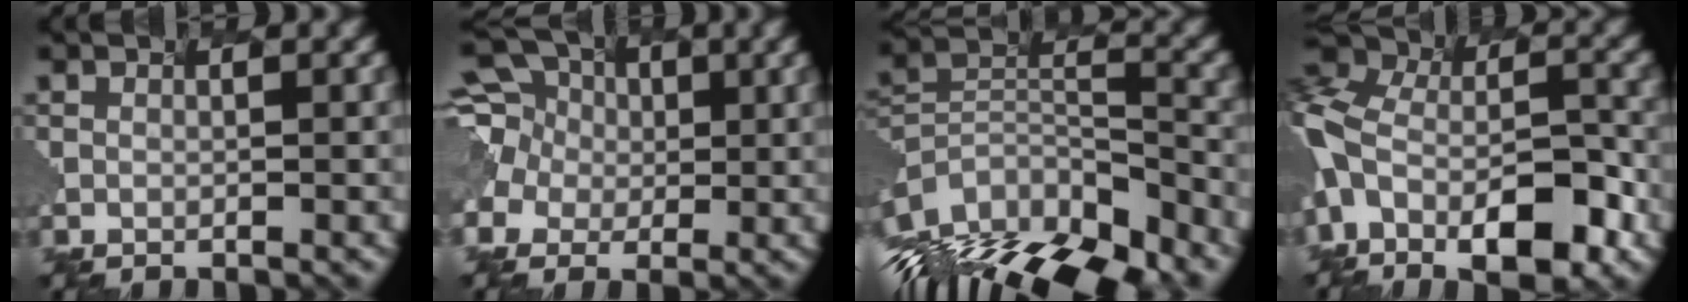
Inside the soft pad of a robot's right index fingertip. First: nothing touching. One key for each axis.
{"total": 6.5, "fx": 0.6, "fy": 6.1, "fz": 2.3, "tx": -0.099, "ty": 0.021, "tz": -0.013}
{"total": 15.0, "fx": -11.8, "fy": 6.4, "fz": 6.7, "tx": -0.177, "ty": -0.010, "tz": -0.156}
{"total": 11.9, "fx": -6.2, "fy": 6.9, "fz": 7.5, "tx": -0.187, "ty": -0.011, "tz": -0.076}